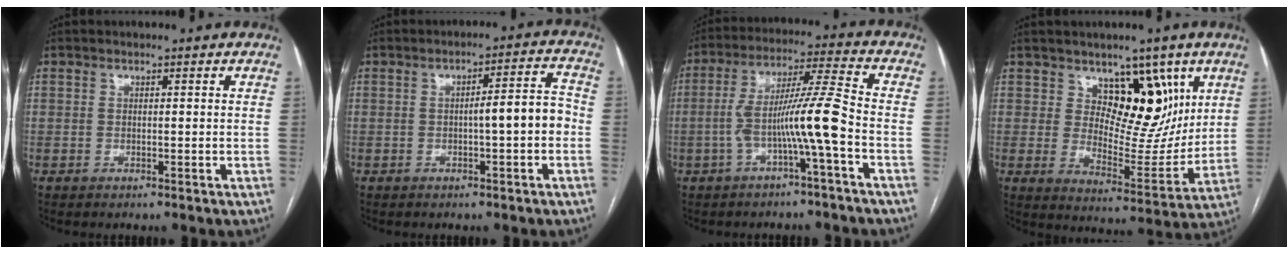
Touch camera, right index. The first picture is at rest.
{"total": 5.7, "force": [-1.1, 0.7, 5.6], "torque": [-0.076, 0.023, -0.015]}
{"total": 10.0, "force": [-2.9, -0.8, 9.5], "torque": [-0.177, 0.024, -0.052]}
{"total": 10.8, "force": [5.6, 6.1, 6.9], "torque": [-0.086, -0.004, 0.099]}